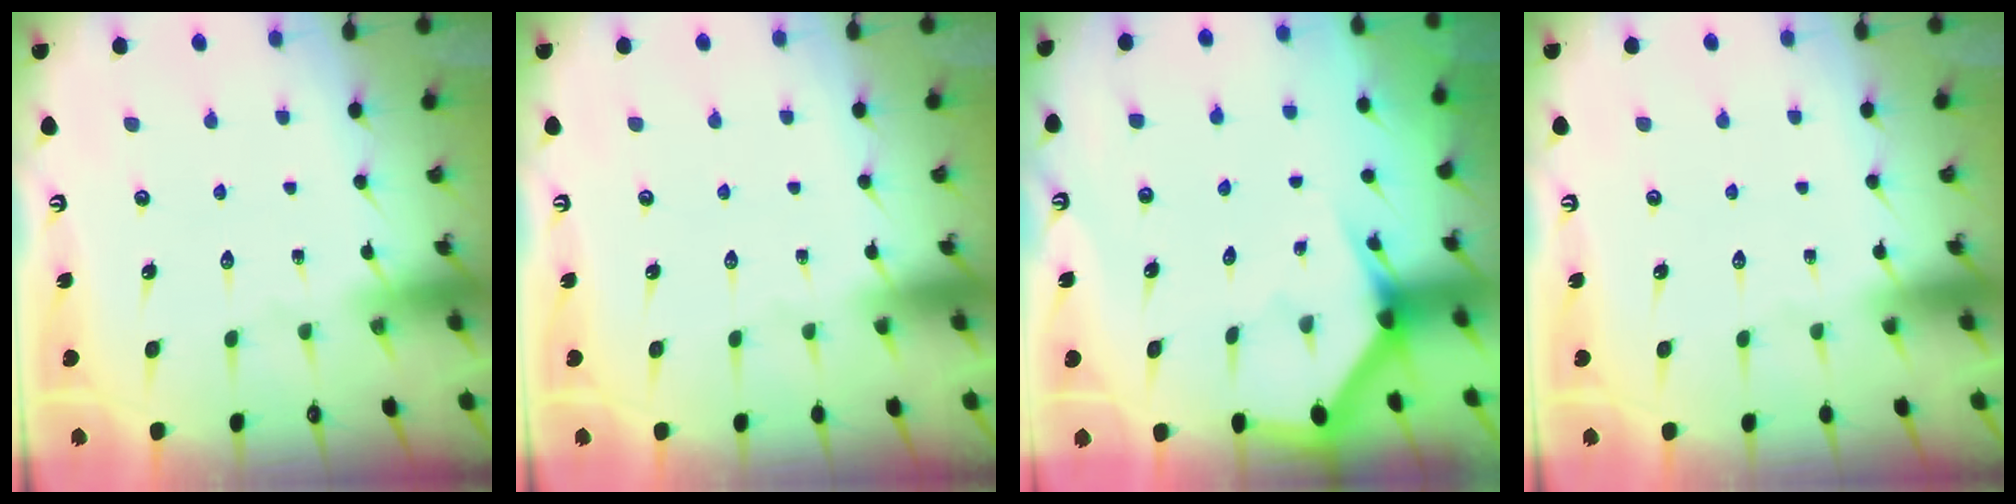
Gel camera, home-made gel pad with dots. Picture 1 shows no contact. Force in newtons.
{"total": 0.0}
{"total": 3.1, "press": 3.1, "slide": 0.1}
{"total": 0.0}